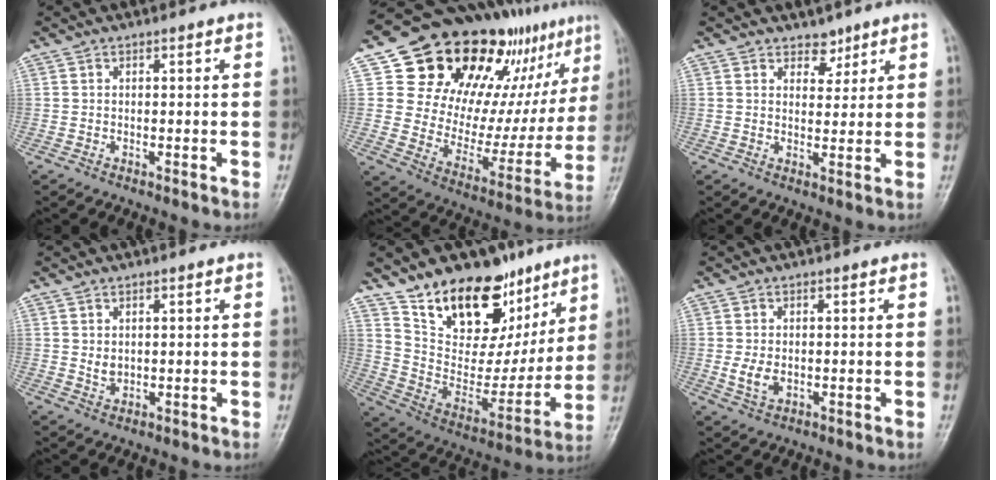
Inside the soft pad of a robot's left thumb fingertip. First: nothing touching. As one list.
[{"total": 28.7, "force": [15.6, 15.6, 18.4], "torque": [-0.214, -0.024, 0.246]}, {"total": 3.2, "force": [2.4, 1.9, 0.9], "torque": [0.008, -0.016, 0.037]}, {"total": 2.6, "force": [0.6, 1.6, 1.9], "torque": [-0.026, -0.005, 0.016]}, {"total": 23.8, "force": [15.1, 13.2, 12.8], "torque": [-0.144, -0.065, 0.257]}, {"total": 3.9, "force": [-0.4, 2.5, 3.0], "torque": [-0.057, -0.003, -0.002]}]